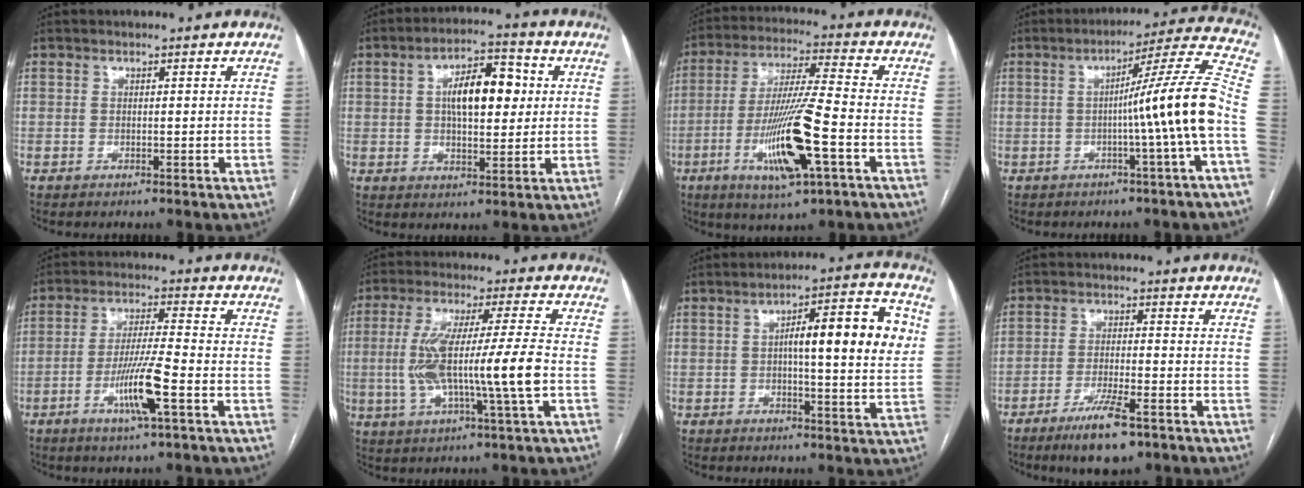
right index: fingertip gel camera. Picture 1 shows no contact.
{"total": 9.8, "force": [1.8, 4.0, 8.7], "torque": [-0.144, 0.023, 0.028]}
{"total": 14.6, "force": [-5.0, 0.8, 13.7], "torque": [-0.273, -0.015, -0.088]}
{"total": 12.6, "force": [-2.4, -2.5, 12.1], "torque": [-0.162, 0.013, -0.039]}
{"total": 8.9, "force": [-3.4, -0.1, 8.2], "torque": [-0.161, -0.008, -0.062]}
{"total": 13.7, "force": [-1.4, 0.1, 13.6], "torque": [-0.269, 0.008, -0.027]}
{"total": 12.8, "force": [2.2, 2.1, 12.4], "torque": [-0.176, 0.027, 0.027]}
{"total": 7.9, "force": [-5.1, 1.2, 6.0], "torque": [-0.110, -0.014, -0.083]}